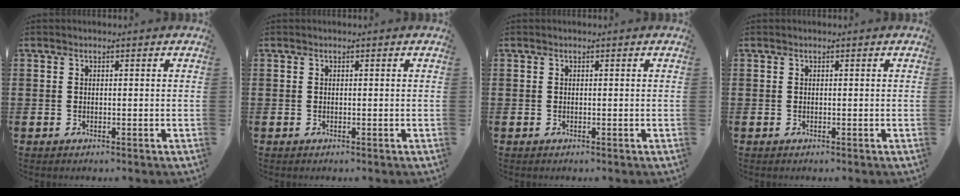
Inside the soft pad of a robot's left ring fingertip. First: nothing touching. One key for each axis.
{"total": 0.0}
{"total": 0.0}
{"total": 0.0}